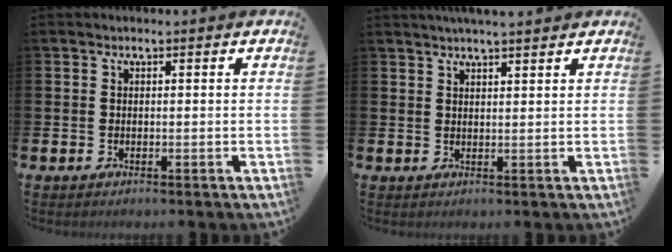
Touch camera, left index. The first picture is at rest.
{"total": 2.8, "force": [2.6, 0.0, 0.9], "torque": [-0.014, -0.008, 0.045]}